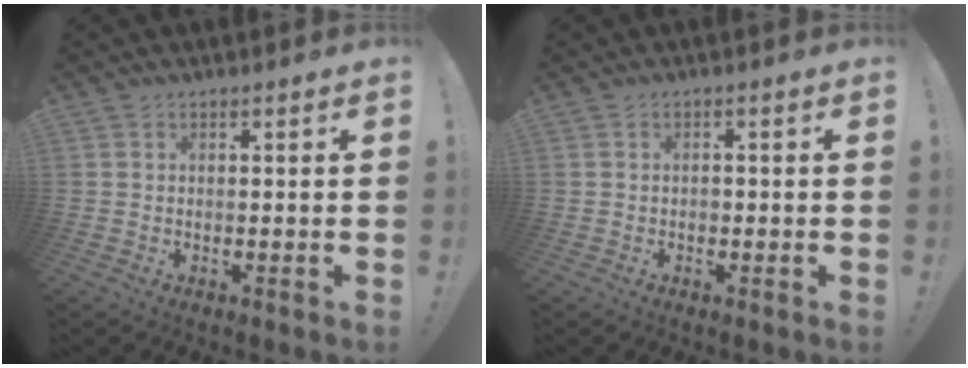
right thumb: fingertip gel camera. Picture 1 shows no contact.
{"total": 1.0, "force": [-0.6, 0.5, 0.5], "torque": [-0.009, 0.001, -0.011]}